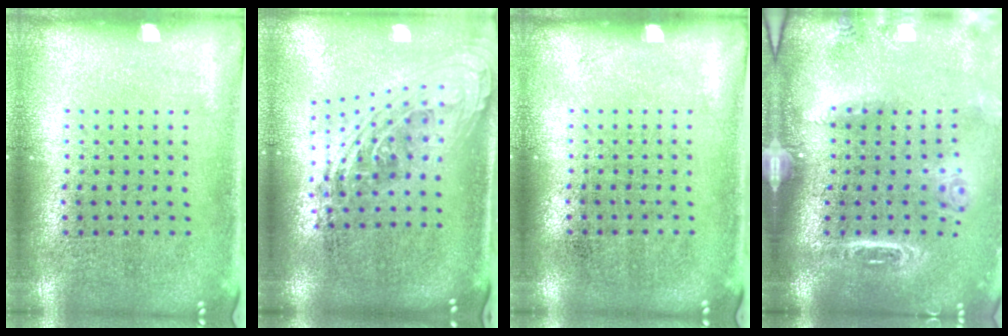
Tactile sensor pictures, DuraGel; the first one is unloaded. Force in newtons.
{"total": 2.1, "press": 1.6, "slide": 1.4}
{"total": 0.0}
{"total": 1.9, "press": 1.7, "slide": 0.9}